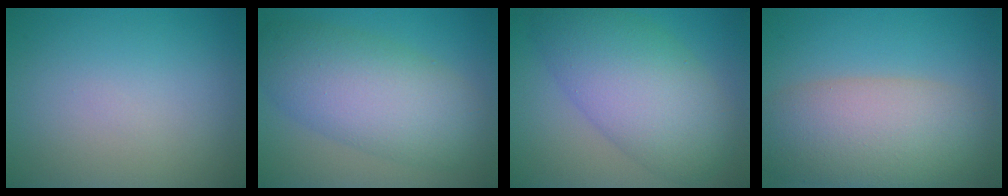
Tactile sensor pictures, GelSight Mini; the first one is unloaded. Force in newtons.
{"total": 8.2, "press": 8.2, "slide": 0.2}
{"total": 7.2, "press": 7.2, "slide": 0.3}
{"total": 8.9, "press": 8.9, "slide": 0.5}